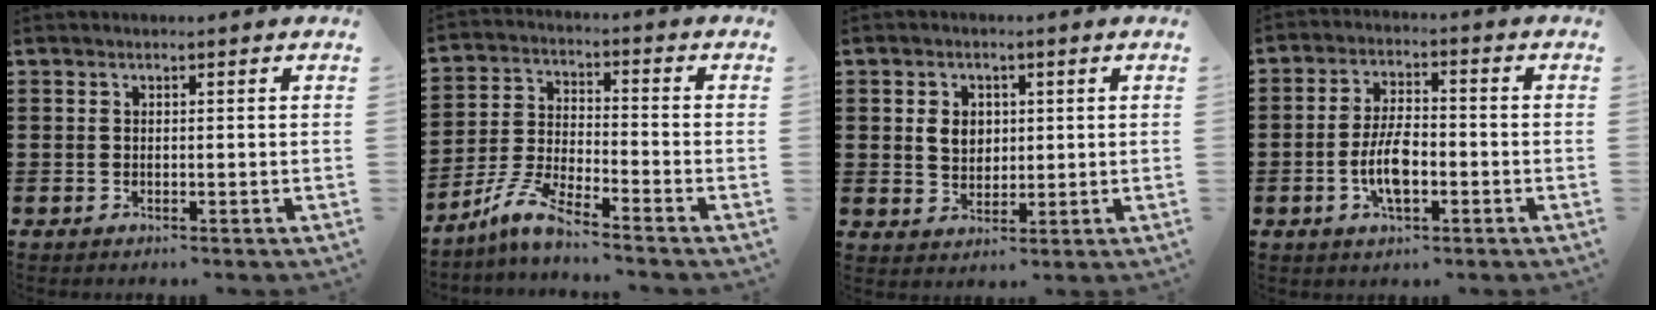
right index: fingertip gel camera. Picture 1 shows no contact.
{"total": 6.9, "force": [-5.8, 0.4, 3.6], "torque": [-0.100, -0.015, -0.119]}
{"total": 3.9, "force": [0.7, 3.2, 2.2], "torque": [-0.054, 0.012, 0.011]}
{"total": 6.7, "force": [-1.8, 2.9, 5.8], "torque": [-0.134, 0.000, -0.040]}